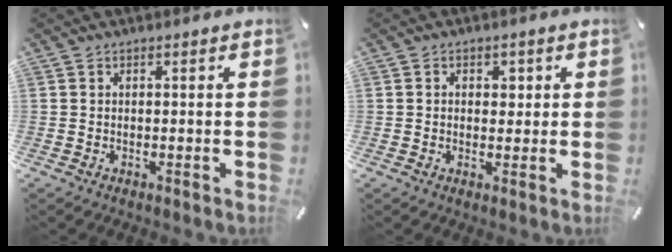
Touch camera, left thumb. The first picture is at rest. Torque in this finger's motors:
{"motor_torque": [-0.12, -0.10, -0.01, -0.08, -0.01]}